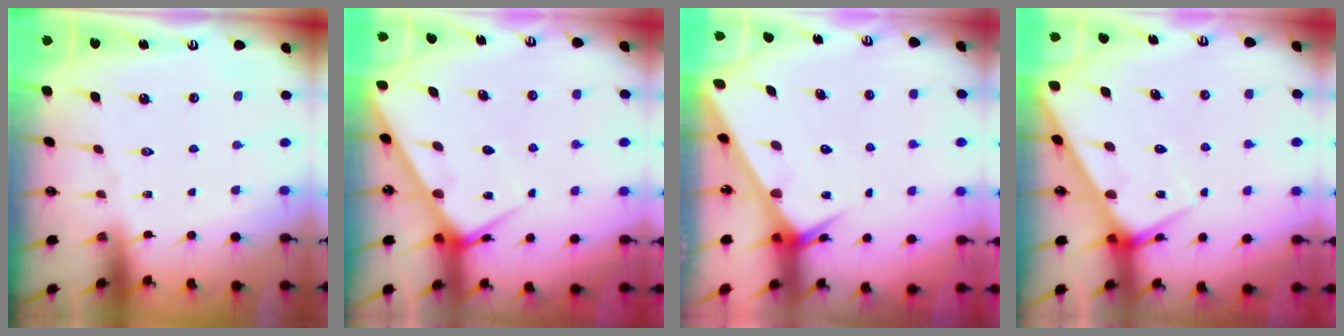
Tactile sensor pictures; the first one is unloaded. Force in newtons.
{"total": 4.6, "press": 4.5, "slide": 0.3}
{"total": 4.8, "press": 4.7, "slide": 0.4}
{"total": 6.8, "press": 6.8, "slide": 0.4}